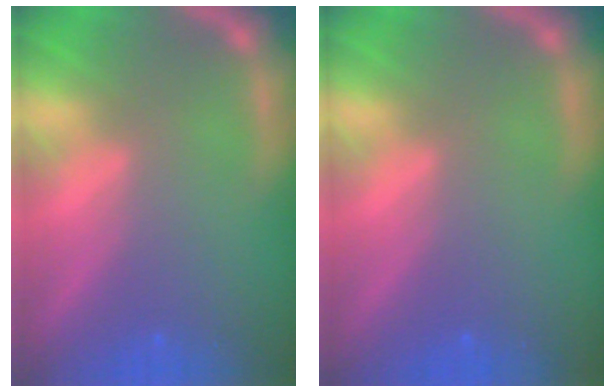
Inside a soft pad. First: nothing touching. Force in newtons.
{"total": 0.0}